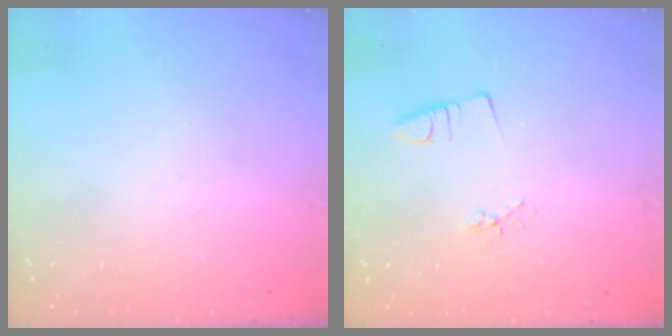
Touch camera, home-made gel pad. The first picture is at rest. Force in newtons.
{"total": 2.2, "press": 1.7, "slide": 1.3}